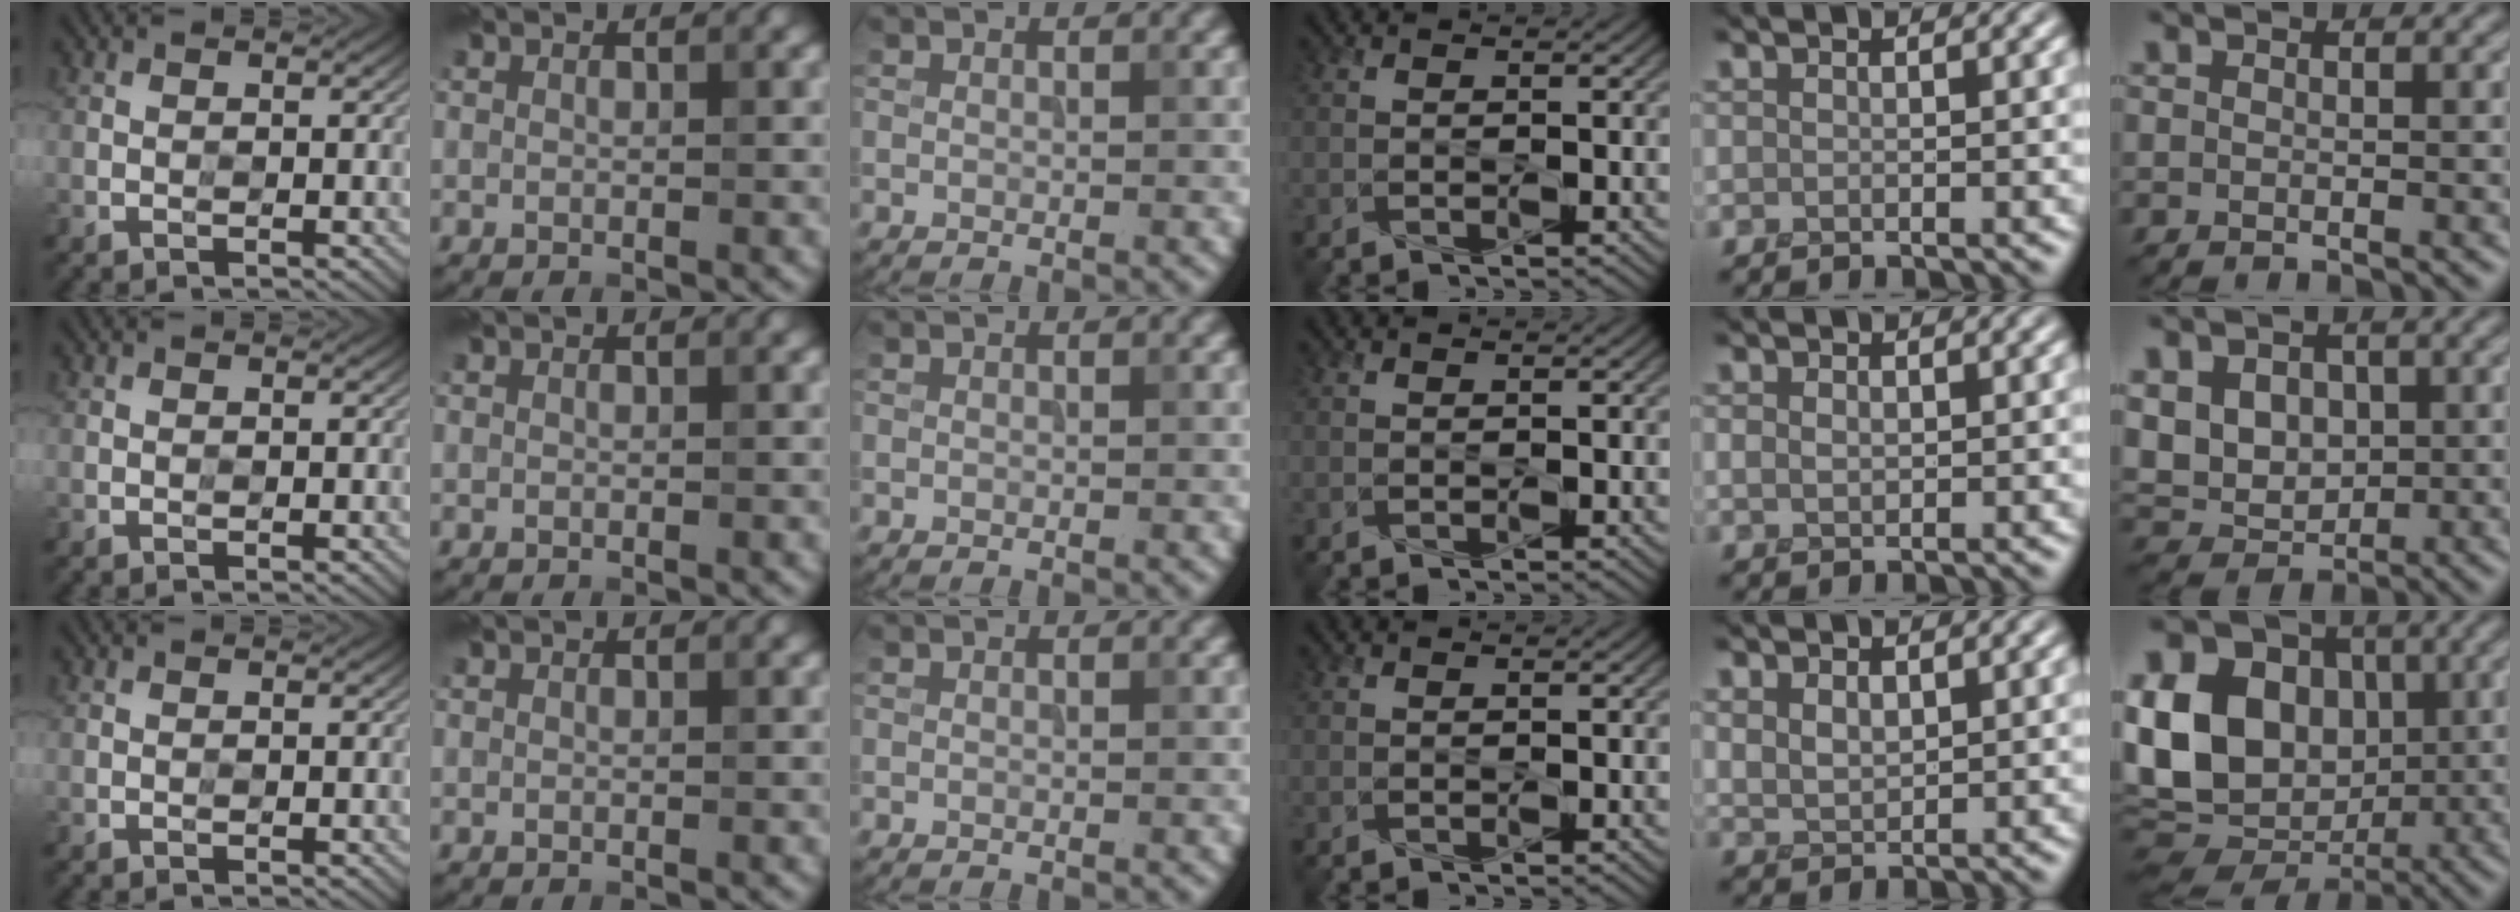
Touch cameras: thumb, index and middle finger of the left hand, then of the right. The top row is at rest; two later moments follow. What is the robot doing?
{"motion": "press", "object": "gel pad"}